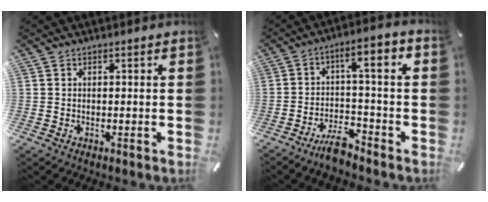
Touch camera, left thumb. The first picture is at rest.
{"total": 8.5, "force": [-4.6, 2.8, 6.6], "torque": [-0.122, 0.036, -0.085]}